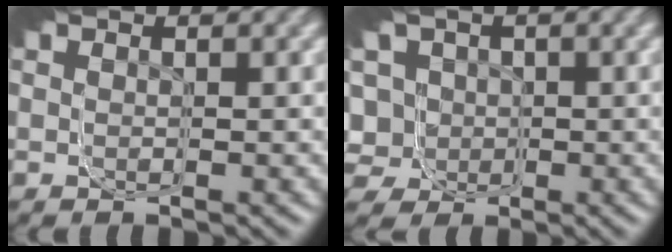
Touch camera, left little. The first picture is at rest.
{"total": 9.2, "force": [-1.4, 8.2, 3.9], "torque": [-0.062, -0.028, -0.033]}